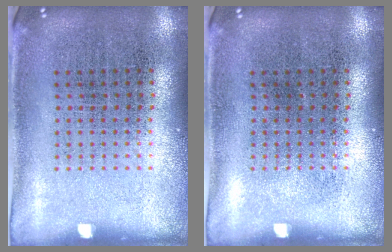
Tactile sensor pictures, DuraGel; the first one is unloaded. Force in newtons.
{"total": 0.0}